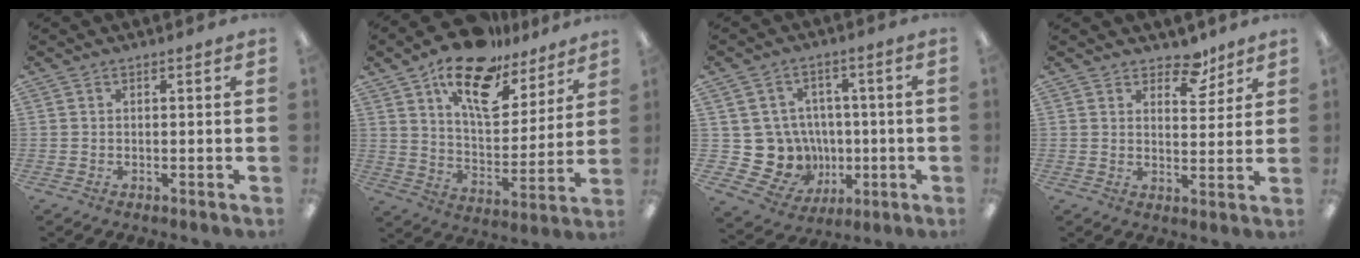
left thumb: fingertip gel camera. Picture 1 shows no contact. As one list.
[{"total": 17.7, "force": [11.9, 8.4, 10.1], "torque": [-0.168, -0.065, 0.206]}, {"total": 11.9, "force": [-1.1, 11.4, 3.1], "torque": [-0.090, 0.000, 0.000]}, {"total": 6.9, "force": [5.3, 3.6, 2.6], "torque": [-0.021, -0.031, 0.090]}]